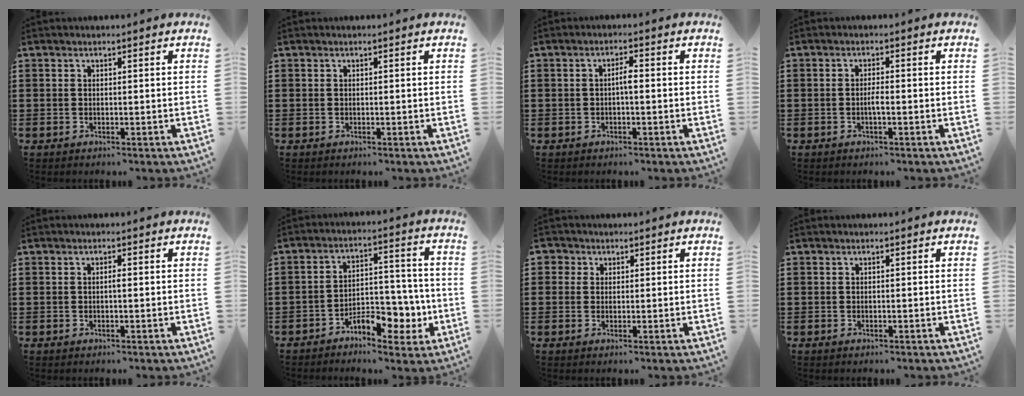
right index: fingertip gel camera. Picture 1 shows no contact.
{"total": 0.0}
{"total": 2.1, "force": [-0.3, 0.5, 2.0], "torque": [-0.038, 0.004, -0.006]}
{"total": 1.7, "force": [-0.5, 0.1, 1.6], "torque": [-0.038, -0.004, -0.011]}
{"total": 0.7, "force": [-0.1, 0.1, 0.7], "torque": [-0.013, -0.004, -0.001]}
{"total": 7.5, "force": [-4.1, 4.2, 4.7], "torque": [-0.057, 0.020, -0.075]}
{"total": 1.6, "force": [0.6, 1.5, 0.1], "torque": [-0.010, 0.009, 0.009]}
{"total": 0.0}